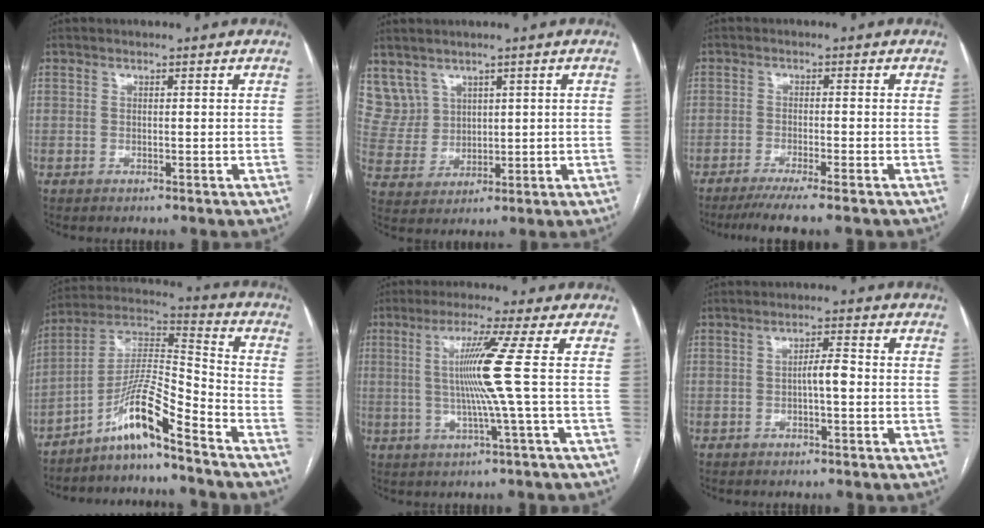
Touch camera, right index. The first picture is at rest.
{"total": 6.0, "force": [3.8, 4.6, 0.3], "torque": [-0.018, 0.020, 0.095]}
{"total": 7.4, "force": [-5.9, -0.7, 4.3], "torque": [-0.057, -0.018, -0.094]}
{"total": 11.0, "force": [-8.0, -0.1, 7.6], "torque": [-0.150, 0.017, -0.147]}
{"total": 8.2, "force": [0.5, -2.7, 7.7], "torque": [-0.147, -0.002, 0.016]}
{"total": 2.9, "force": [-0.6, 0.5, 2.8], "torque": [-0.043, 0.004, -0.011]}